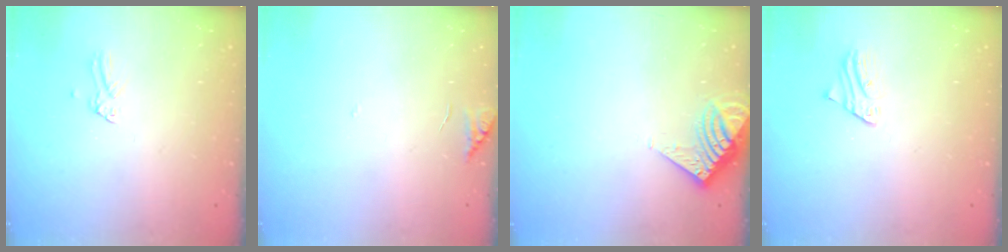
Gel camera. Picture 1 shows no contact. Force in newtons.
{"total": 7.5, "press": 7.4, "slide": 0.8}
{"total": 7.9, "press": 7.9, "slide": 0.3}
{"total": 2.7, "press": 2.7, "slide": 0.1}